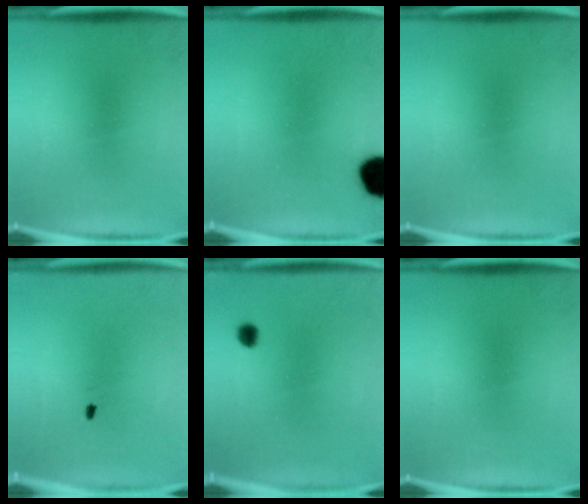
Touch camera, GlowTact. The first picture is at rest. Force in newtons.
{"total": 10.9}
{"total": 0.0}
{"total": 0.5}
{"total": 1.9}
{"total": 0.0}